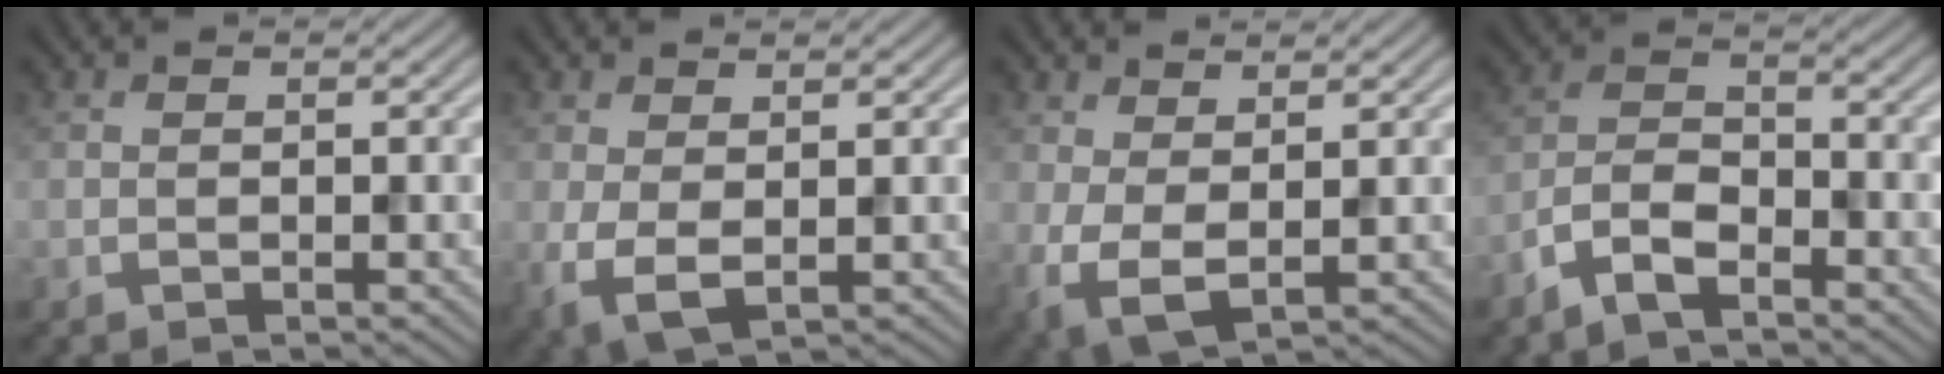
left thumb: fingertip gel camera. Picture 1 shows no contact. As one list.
[{"total": 3.7, "force": [0.4, 1.9, 3.2], "torque": [-0.080, -0.007, 0.009]}, {"total": 4.8, "force": [0.9, 2.3, 4.1], "torque": [-0.101, -0.005, 0.016]}, {"total": 5.1, "force": [-3.8, 1.8, 3.0], "torque": [-0.061, 0.001, -0.086]}]